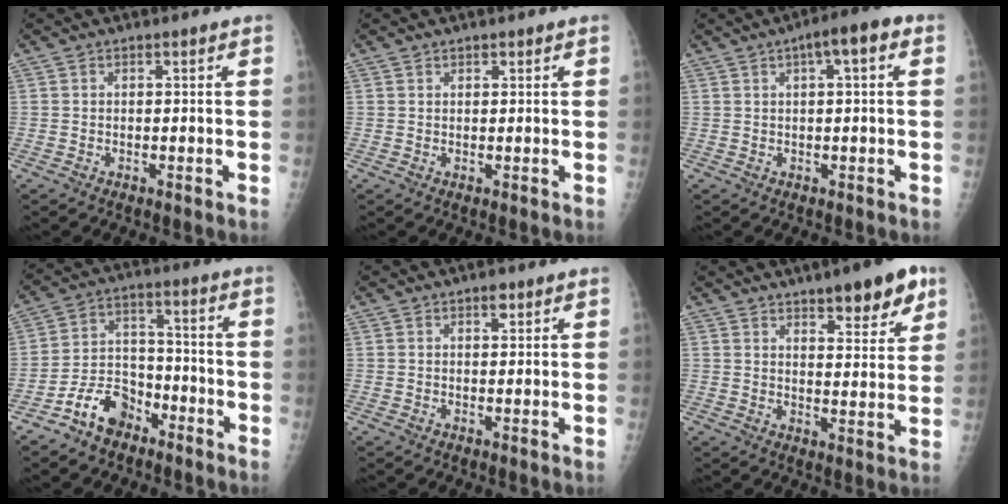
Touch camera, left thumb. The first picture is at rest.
{"total": 0.8, "force": [0.6, 0.4, 0.1], "torque": [0.006, -0.004, 0.007]}
{"total": 6.1, "force": [2.2, 1.7, 5.5], "torque": [-0.081, 0.018, 0.025]}
{"total": 9.0, "force": [-6.0, 5.6, 3.7], "torque": [-0.050, 0.053, -0.114]}
{"total": 1.7, "force": [1.0, 0.8, 1.0], "torque": [-0.007, -0.003, 0.014]}
{"total": 10.9, "force": [6.8, 3.5, 7.7], "torque": [-0.077, -0.034, 0.093]}